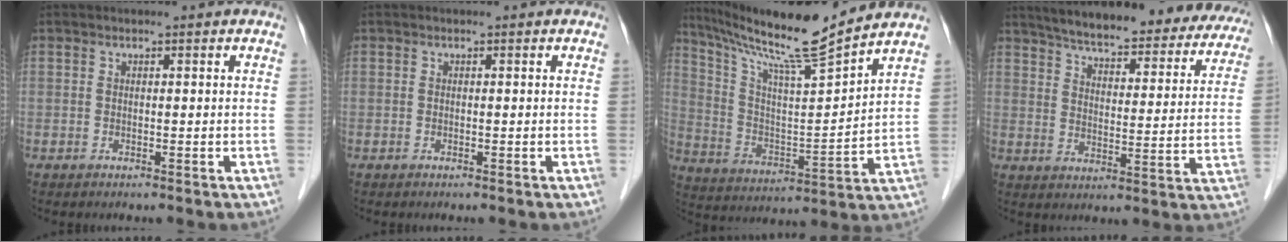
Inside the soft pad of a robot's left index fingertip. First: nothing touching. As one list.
[{"total": 0.0}, {"total": 15.9, "force": [13.9, -1.6, 7.5], "torque": [-0.145, -0.011, 0.242]}, {"total": 26.6, "force": [23.5, 6.1, 10.8], "torque": [-0.150, -0.029, 0.285]}]